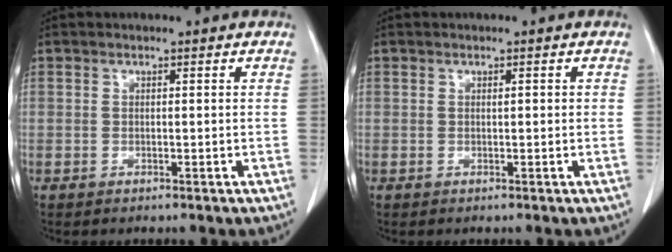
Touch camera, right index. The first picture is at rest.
{"total": 0.5, "force": [0.1, 0.1, 0.5], "torque": [-0.008, 0.001, 0.002]}